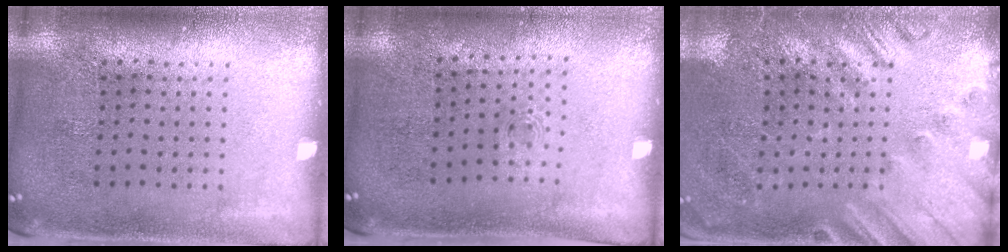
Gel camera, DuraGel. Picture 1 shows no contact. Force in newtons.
{"total": 0.5, "press": 0.2, "slide": 0.5}
{"total": 2.2, "press": 1.8, "slide": 1.2}